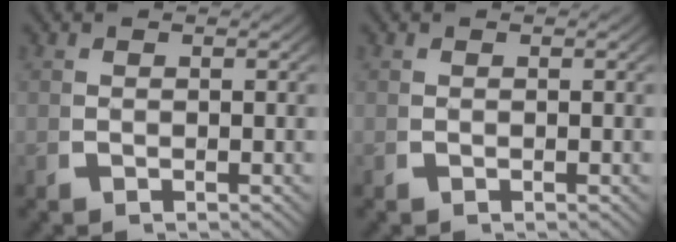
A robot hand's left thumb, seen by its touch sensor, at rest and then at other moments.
{"total": 0.0}